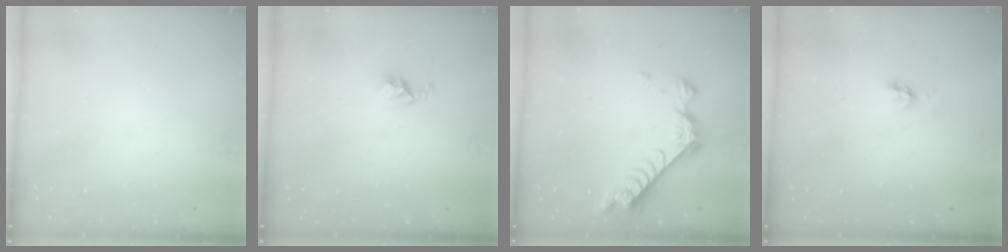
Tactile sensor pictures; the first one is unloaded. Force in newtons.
{"total": 2.5, "press": 2.5, "slide": 0.4}
{"total": 7.4, "press": 7.3, "slide": 0.9}
{"total": 2.6, "press": 2.6, "slide": 0.4}